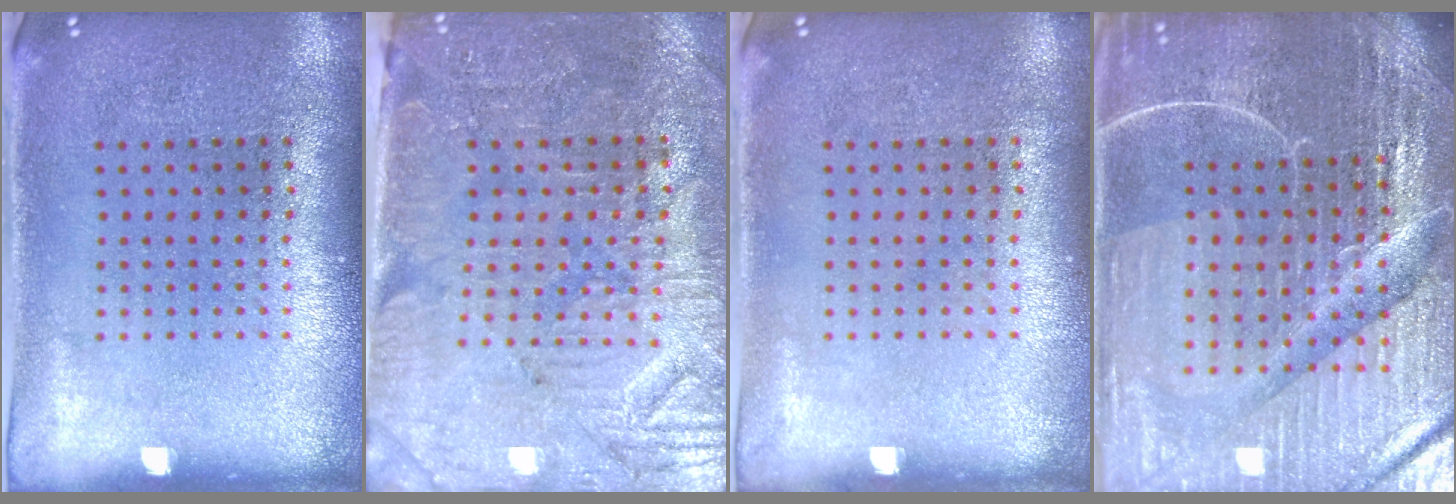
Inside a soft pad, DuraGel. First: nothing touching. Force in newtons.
{"total": 3.8, "press": 3.5, "slide": 1.5}
{"total": 0.0}
{"total": 6.3, "press": 5.6, "slide": 2.8}